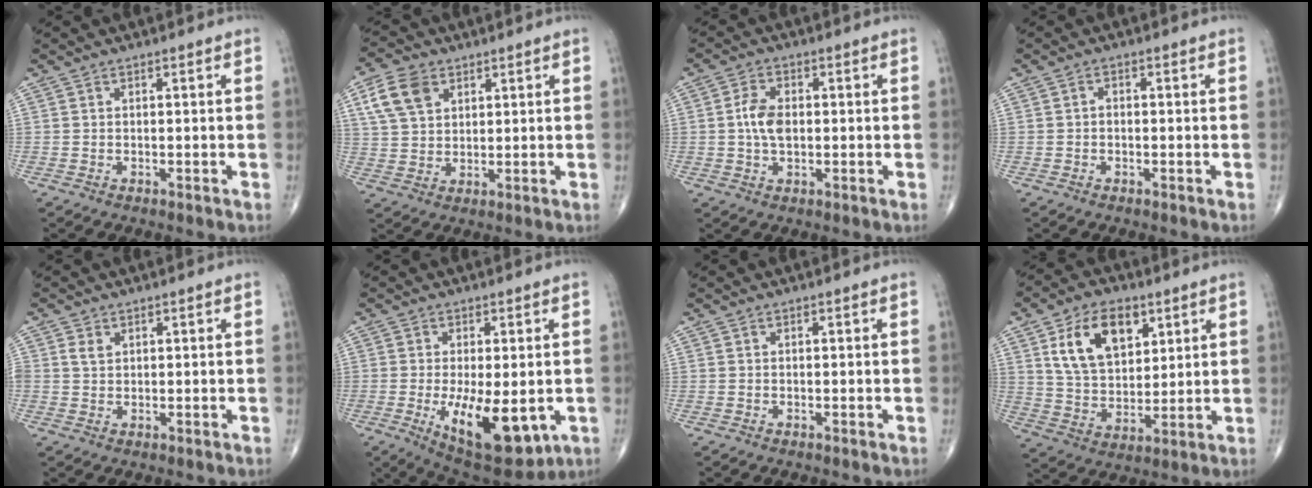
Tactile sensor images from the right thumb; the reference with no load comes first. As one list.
[{"total": 8.5, "force": [3.8, 5.8, 4.9], "torque": [-0.082, -0.004, 0.073]}, {"total": 5.4, "force": [0.1, 3.2, 4.4], "torque": [-0.085, 0.007, -0.002]}, {"total": 1.1, "force": [-0.2, 0.7, 0.8], "torque": [-0.007, 0.007, -0.007]}, {"total": 1.9, "force": [0.8, 1.4, 1.1], "torque": [-0.017, -0.001, 0.017]}, {"total": 14.2, "force": [-3.2, 6.0, 12.4], "torque": [-0.184, -0.024, -0.031]}, {"total": 0.0}, {"total": 14.4, "force": [6.1, 8.9, 9.6], "torque": [-0.140, -0.022, 0.119]}]